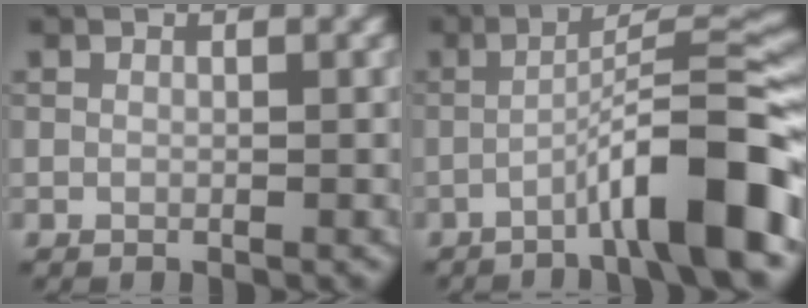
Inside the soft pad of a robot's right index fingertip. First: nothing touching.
{"total": 9.7, "force": [-4.0, 1.3, 8.7], "torque": [-0.118, 0.024, -0.071]}